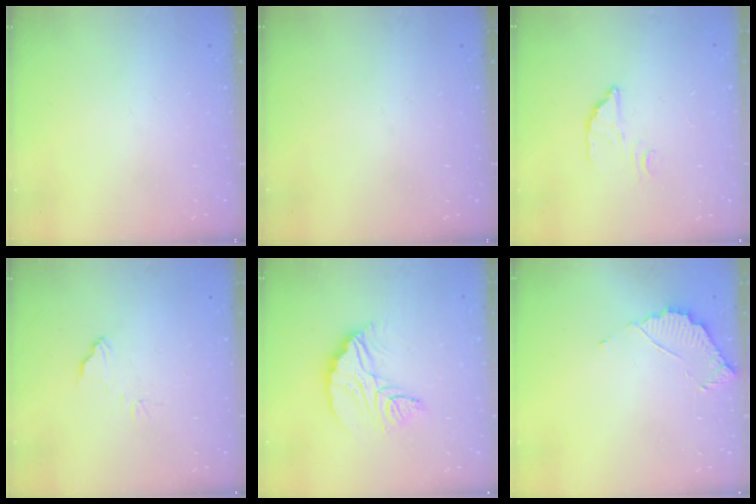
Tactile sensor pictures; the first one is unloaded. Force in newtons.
{"total": 0.0}
{"total": 3.4, "press": 3.4, "slide": 0.2}
{"total": 5.0, "press": 5.0, "slide": 0.5}
{"total": 12.3, "press": 12.3, "slide": 1.0}
{"total": 3.8, "press": 3.7, "slide": 0.3}